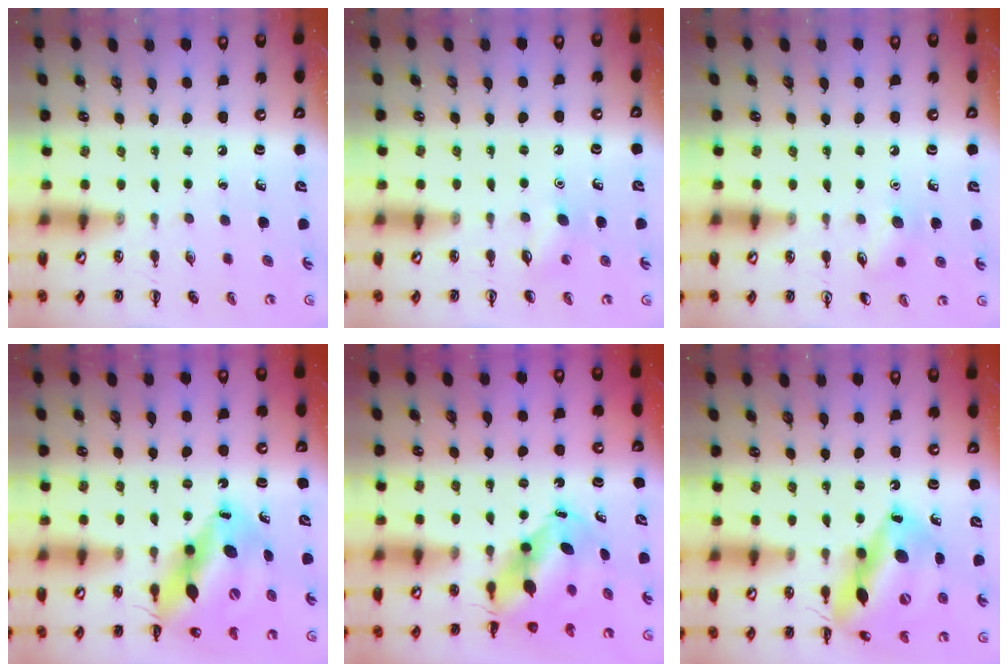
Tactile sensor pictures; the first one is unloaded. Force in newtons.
{"total": 4.4, "press": 4.2, "slide": 1.2}
{"total": 6.5, "press": 6.2, "slide": 1.9}
{"total": 14.1, "press": 13.6, "slide": 3.8}
{"total": 6.6, "press": 6.3, "slide": 1.8}
{"total": 17.5, "press": 16.9, "slide": 4.7}